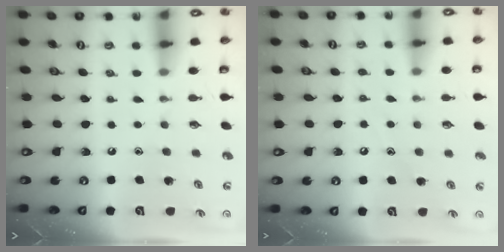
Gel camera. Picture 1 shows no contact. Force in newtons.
{"total": 6.2, "press": 6.2, "slide": 0.7}